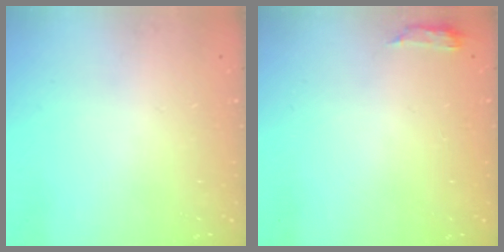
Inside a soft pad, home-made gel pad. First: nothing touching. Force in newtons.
{"total": 5.1, "press": 5.0, "slide": 0.9}